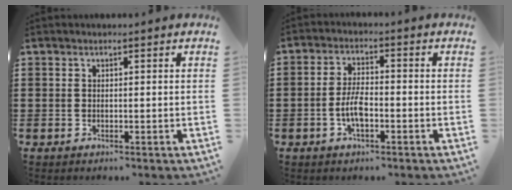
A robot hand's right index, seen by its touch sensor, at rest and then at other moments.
{"total": 5.1, "force": [-1.5, 1.9, 4.4], "torque": [-0.105, -0.003, -0.035]}